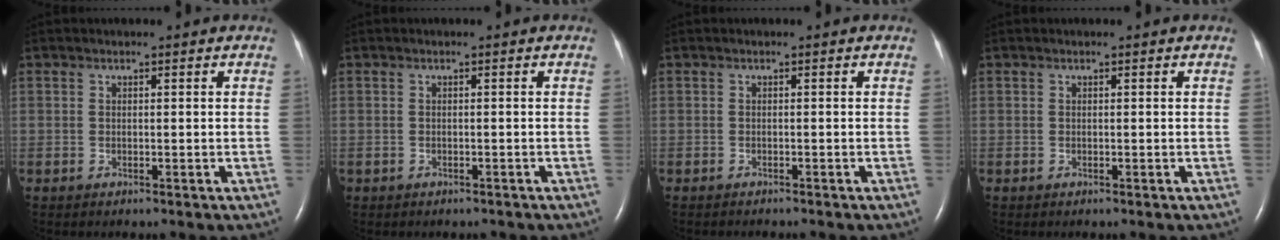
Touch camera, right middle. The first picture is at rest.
{"total": 1.1, "force": [-0.9, 0.6, 0.1], "torque": [-0.010, 0.001, -0.011]}
{"total": 2.7, "force": [-2.4, 0.4, 1.1], "torque": [-0.019, -0.004, -0.026]}
{"total": 0.0}